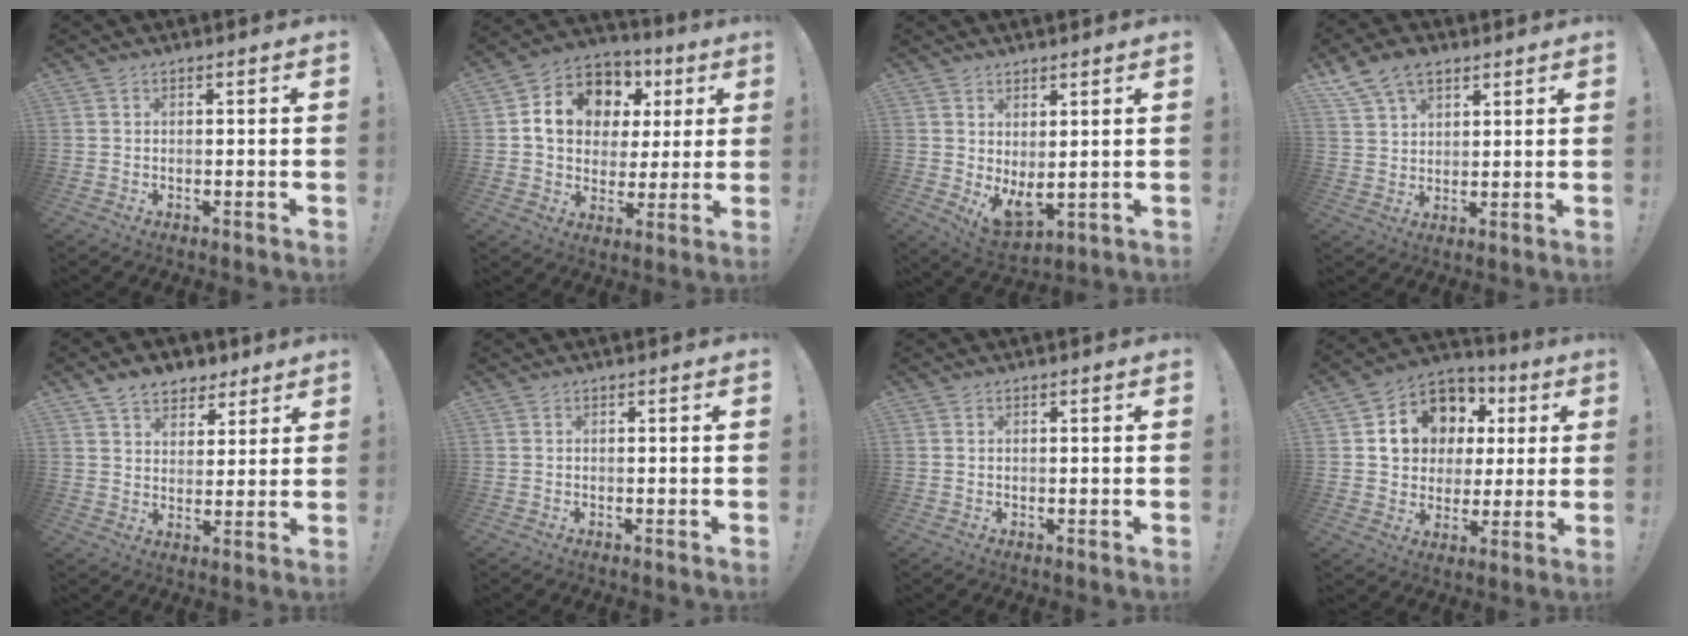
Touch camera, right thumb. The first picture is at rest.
{"total": 14.3, "force": [4.7, 11.3, 7.4], "torque": [-0.107, -0.019, 0.098]}
{"total": 5.4, "force": [2.5, 2.6, 4.1], "torque": [-0.049, -0.040, 0.054]}
{"total": 9.5, "force": [6.3, 5.8, 4.2], "torque": [-0.083, -0.021, 0.125]}
{"total": 8.7, "force": [6.1, 5.7, 2.5], "torque": [-0.042, -0.032, 0.119]}
{"total": 0.0}
{"total": 0.0}
{"total": 14.9, "force": [5.4, 12.3, 6.4], "torque": [-0.095, -0.026, 0.118]}